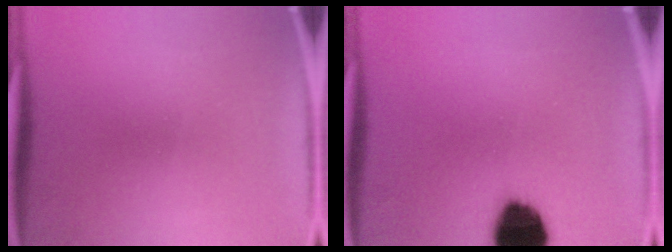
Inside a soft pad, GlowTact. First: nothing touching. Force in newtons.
{"total": 14.0}